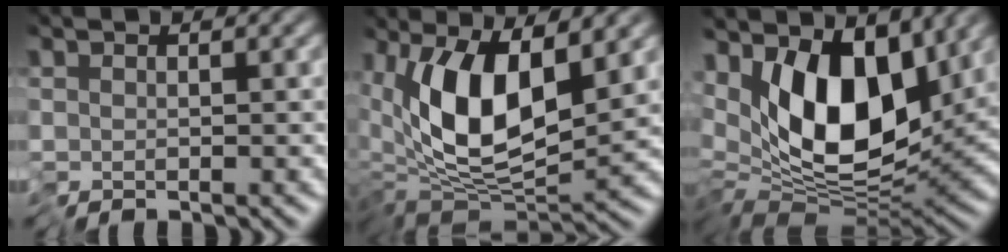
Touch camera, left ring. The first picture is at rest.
{"total": 8.4, "force": [2.3, 3.6, 7.2], "torque": [-0.140, -0.009, 0.041]}
{"total": 10.4, "force": [2.6, 5.1, 8.7], "torque": [-0.142, -0.004, 0.037]}